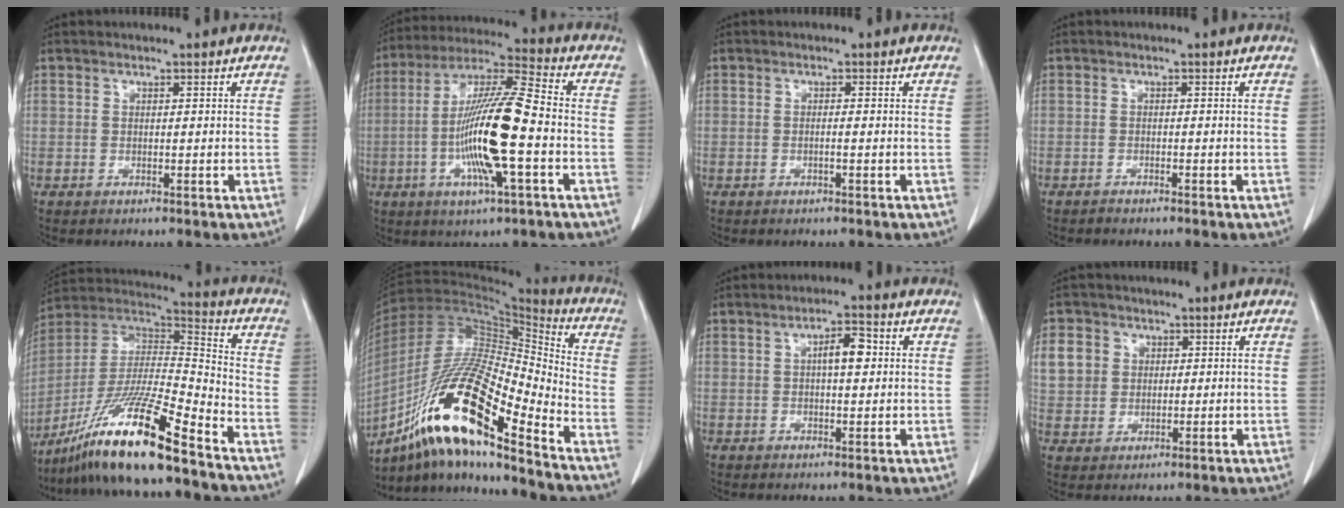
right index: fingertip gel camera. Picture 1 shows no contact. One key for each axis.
{"total": 15.9, "fx": -3.3, "fy": 1.0, "fz": 15.5, "tx": -0.301, "ty": -0.004, "tz": -0.067}
{"total": 0.7, "fx": -0.2, "fy": -0.1, "fz": 0.7, "tx": -0.013, "ty": 0.001, "tz": -0.004}
{"total": 0.7, "fx": -0.7, "fy": 0.0, "fz": 0.1, "tx": -0.007, "ty": 0.000, "tz": -0.014}
{"total": 18.5, "fx": -13.4, "fy": 0.1, "fz": 12.8, "tx": -0.260, "ty": -0.019, "tz": -0.251}
{"total": 19.4, "fx": -12.1, "fy": 2.5, "fz": 15.0, "tx": -0.297, "ty": -0.005, "tz": -0.219}
{"total": 4.3, "fx": 0.8, "fy": 1.3, "fz": 4.0, "tx": -0.066, "ty": 0.009, "tz": 0.010}
{"total": 7.2, "fx": 2.2, "fy": 6.5, "fz": 2.2, "tx": -0.050, "ty": 0.014, "tz": 0.047}